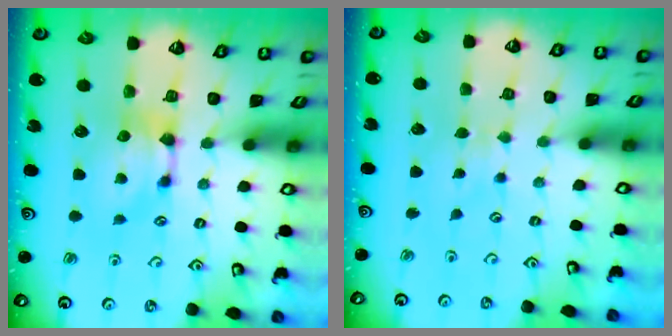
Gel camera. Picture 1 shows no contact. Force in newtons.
{"total": 3.4, "press": 3.4, "slide": 0.5}